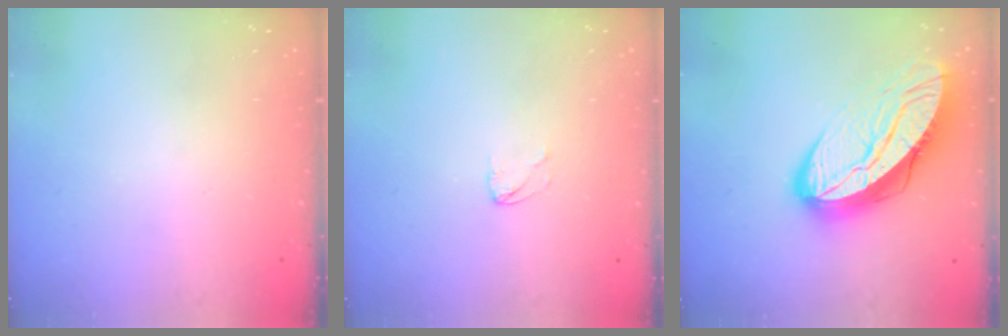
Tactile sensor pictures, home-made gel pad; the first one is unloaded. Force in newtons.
{"total": 2.9, "press": 2.9, "slide": 0.2}
{"total": 16.2, "press": 16.1, "slide": 1.3}